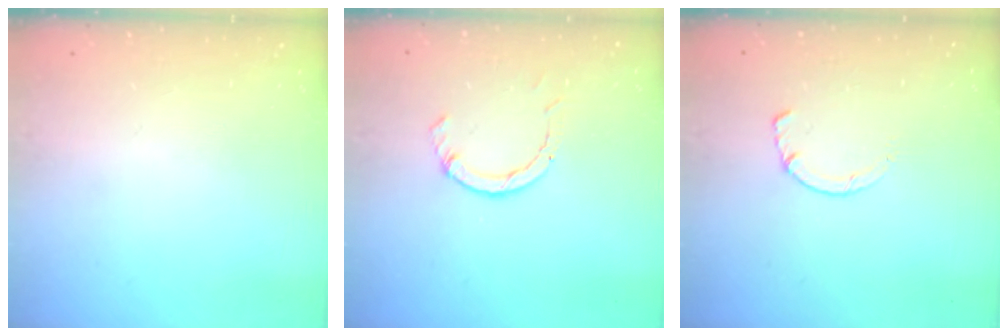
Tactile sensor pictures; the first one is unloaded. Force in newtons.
{"total": 2.3, "press": 2.3, "slide": 0.3}
{"total": 1.4, "press": 1.4, "slide": 0.3}